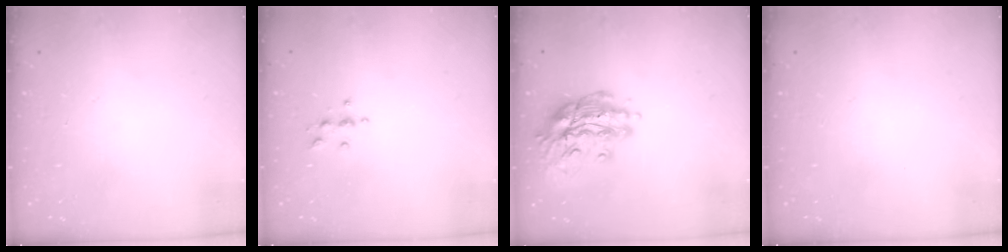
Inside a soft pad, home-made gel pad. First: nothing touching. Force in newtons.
{"total": 3.8, "press": 3.7, "slide": 0.5}
{"total": 15.2, "press": 15.2, "slide": 0.8}
{"total": 0.0}